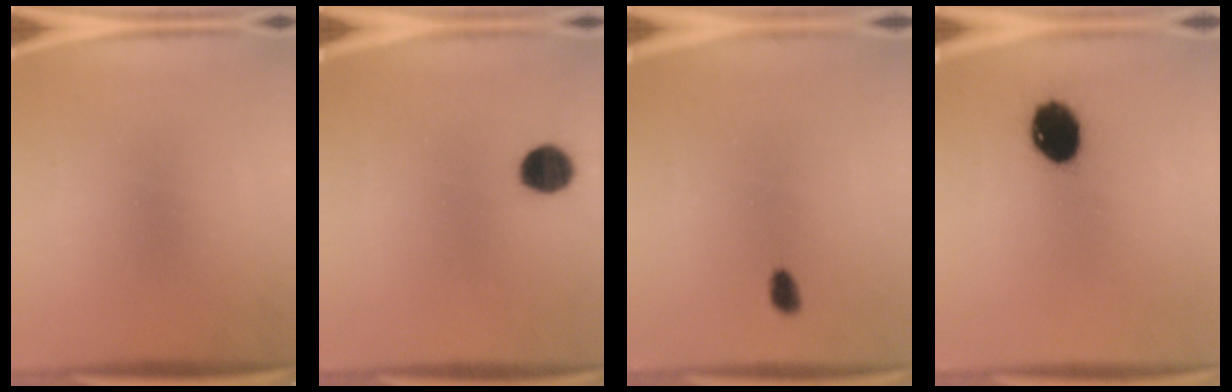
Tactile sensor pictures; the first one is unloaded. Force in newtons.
{"total": 6.7}
{"total": 2.2}
{"total": 11.2}